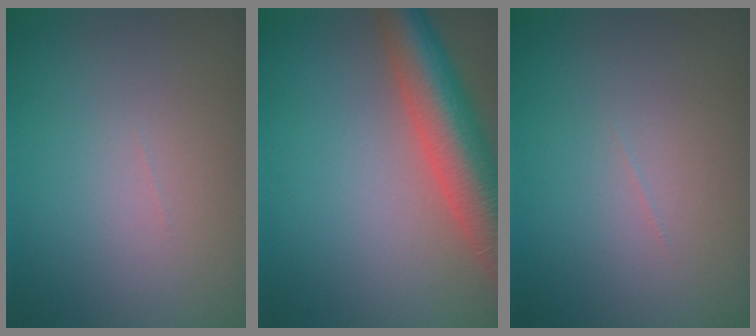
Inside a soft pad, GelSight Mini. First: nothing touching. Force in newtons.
{"total": 8.4, "press": 8.4, "slide": 0.5}
{"total": 0.0}